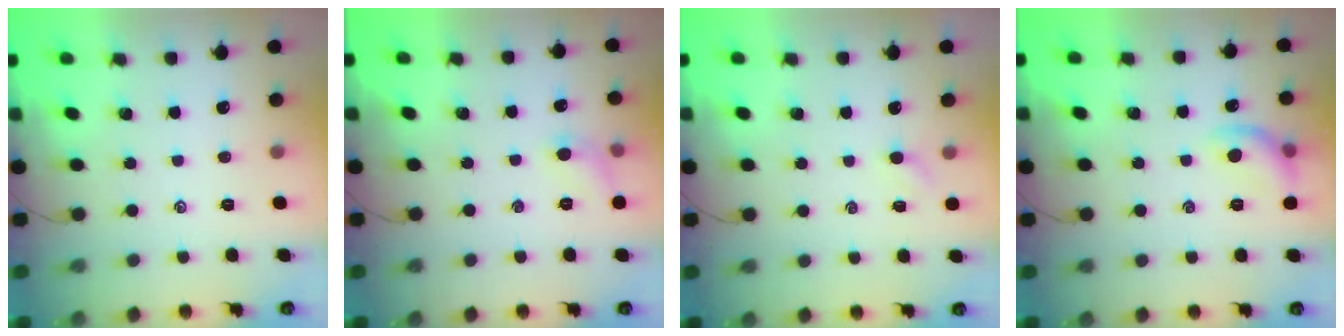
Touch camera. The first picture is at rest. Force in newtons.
{"total": 5.5, "press": 5.2, "slide": 1.7}
{"total": 2.4, "press": 2.3, "slide": 0.7}
{"total": 9.4, "press": 9.4, "slide": 0.2}